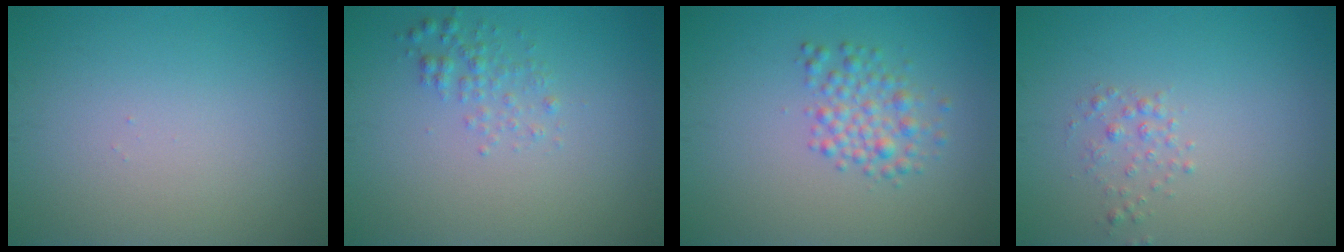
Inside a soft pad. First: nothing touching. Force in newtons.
{"total": 1.5, "press": 1.5, "slide": 0.0}
{"total": 2.7, "press": 2.7, "slide": 0.1}
{"total": 1.1, "press": 1.1, "slide": 0.1}